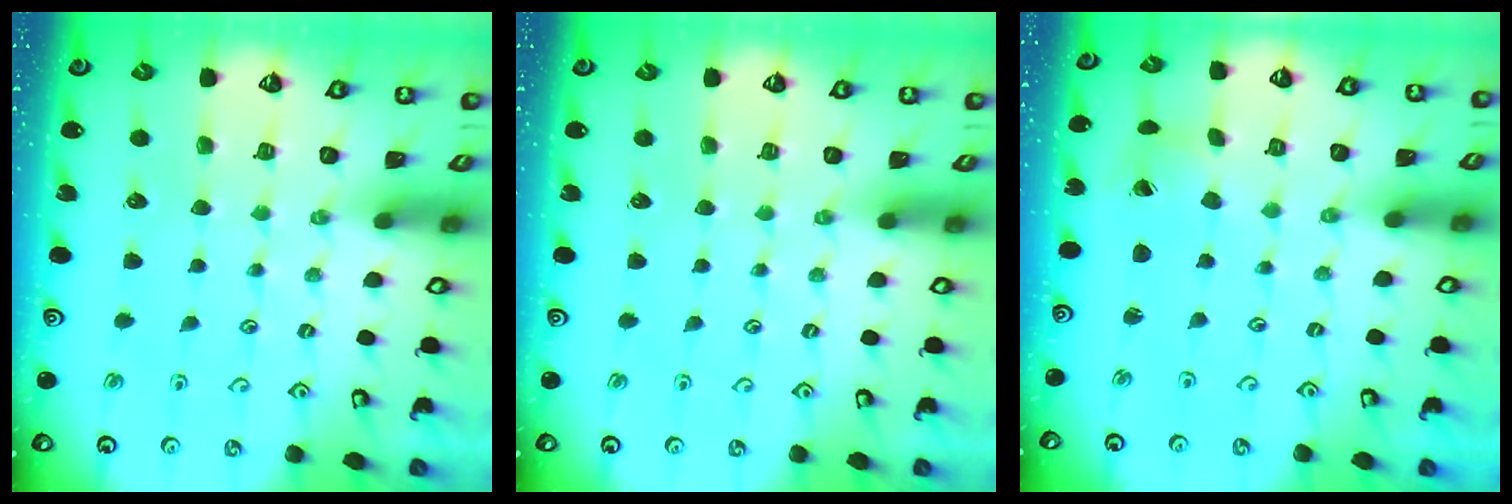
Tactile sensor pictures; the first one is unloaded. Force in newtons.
{"total": 0.0}
{"total": 2.0, "press": 2.0, "slide": 0.2}